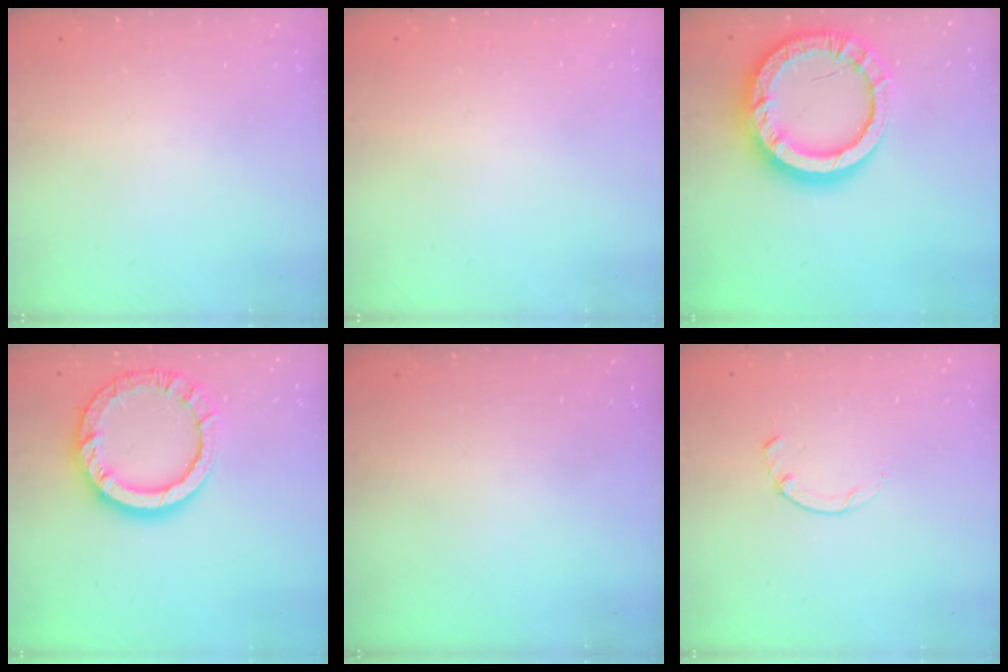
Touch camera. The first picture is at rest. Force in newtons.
{"total": 2.4, "press": 2.4, "slide": 0.2}
{"total": 20.3, "press": 20.2, "slide": 2.0}
{"total": 13.5, "press": 13.5, "slide": 1.1}
{"total": 0.0}
{"total": 0.5, "press": 0.4, "slide": 0.3}